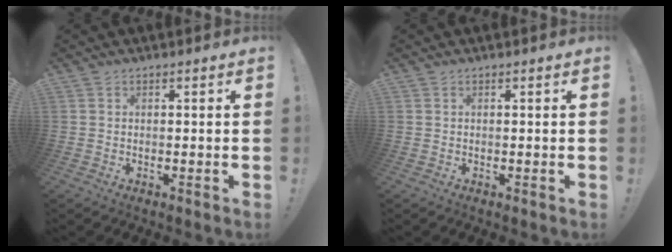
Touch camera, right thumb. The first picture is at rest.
{"total": 0.0}